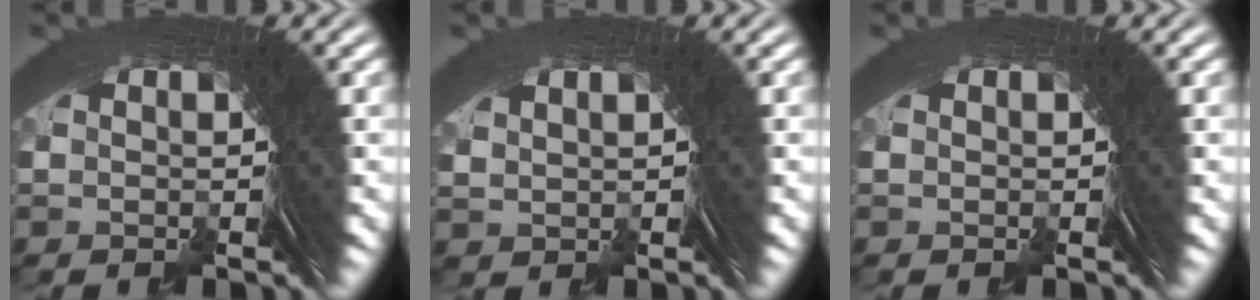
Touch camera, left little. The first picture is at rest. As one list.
[{"total": 0.8, "force": [0.3, 0.2, -0.7], "torque": [0.011, -0.005, 0.017]}, {"total": 0.0}]